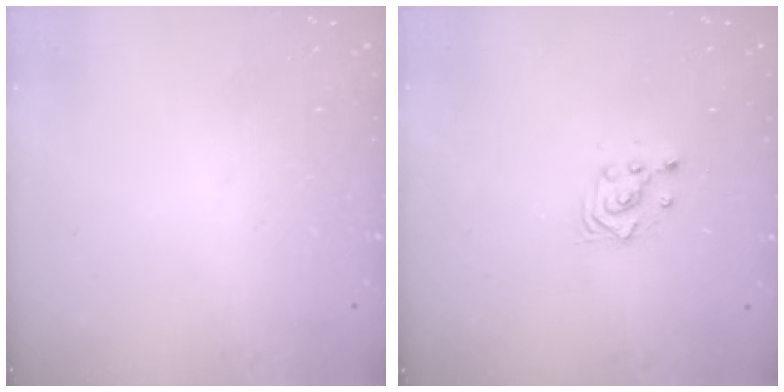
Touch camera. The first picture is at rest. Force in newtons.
{"total": 2.3, "press": 2.3, "slide": 0.2}